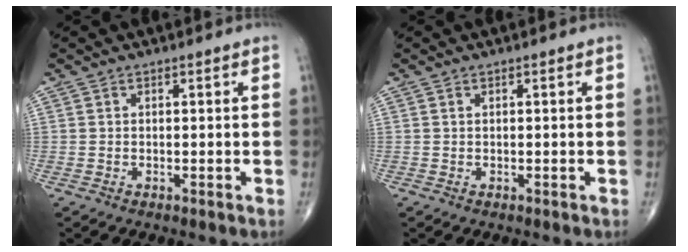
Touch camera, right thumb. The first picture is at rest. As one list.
[{"total": 0.0}]